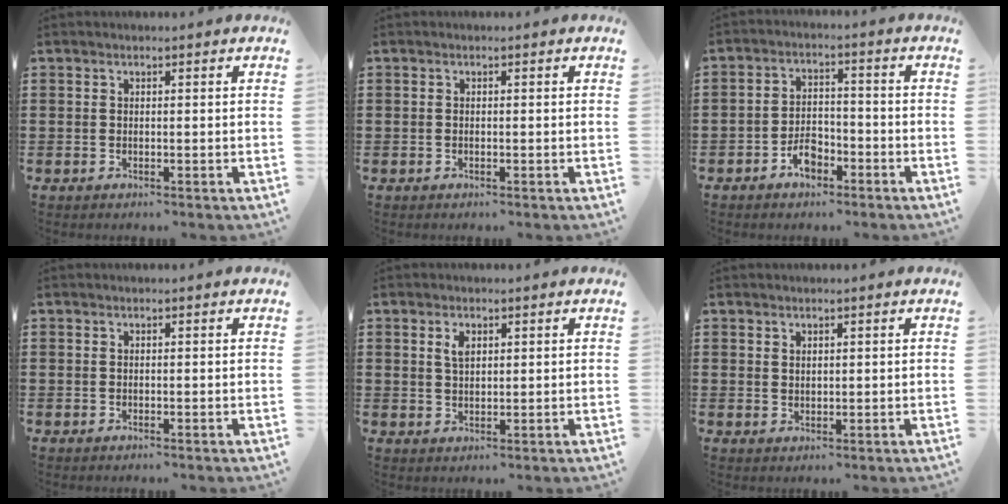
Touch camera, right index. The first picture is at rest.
{"total": 0.0}
{"total": 4.4, "force": [-2.9, 2.2, 2.4], "torque": [-0.047, 0.004, -0.055]}
{"total": 0.0}
{"total": 2.3, "force": [1.0, 1.2, 1.7], "torque": [-0.037, 0.005, 0.018]}
{"total": 1.3, "force": [1.1, 0.6, 0.2], "torque": [-0.005, 0.002, 0.022]}